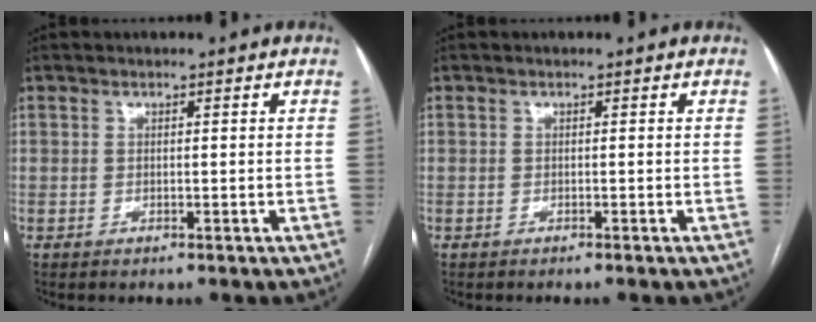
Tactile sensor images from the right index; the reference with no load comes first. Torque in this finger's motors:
{"motor_torque": [0.03, -0.07, 0.04, 0.01]}